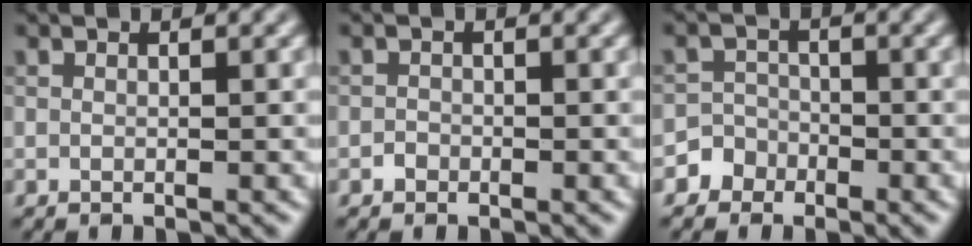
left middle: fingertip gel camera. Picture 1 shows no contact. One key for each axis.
{"total": 0.6, "fx": -0.4, "fy": 0.5, "fz": 0.0, "tx": 0.003, "ty": -0.002, "tz": -0.006}
{"total": 3.0, "fx": -1.8, "fy": 2.4, "fz": -0.2, "tx": 0.039, "ty": 0.004, "tz": -0.040}